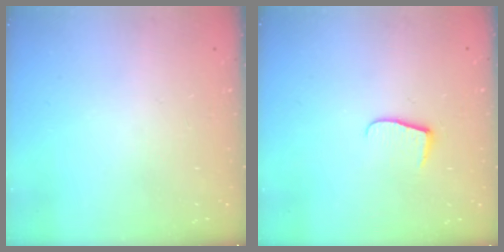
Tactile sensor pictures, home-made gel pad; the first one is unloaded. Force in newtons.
{"total": 6.5, "press": 6.5, "slide": 0.6}